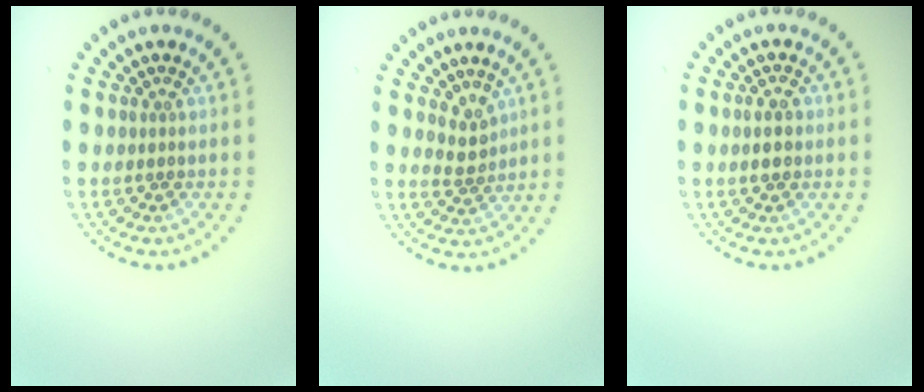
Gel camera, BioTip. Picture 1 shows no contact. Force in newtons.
{"total": 1.9, "press": 1.4, "slide": 1.3}
{"total": 2.1, "press": 2.1, "slide": 0.1}